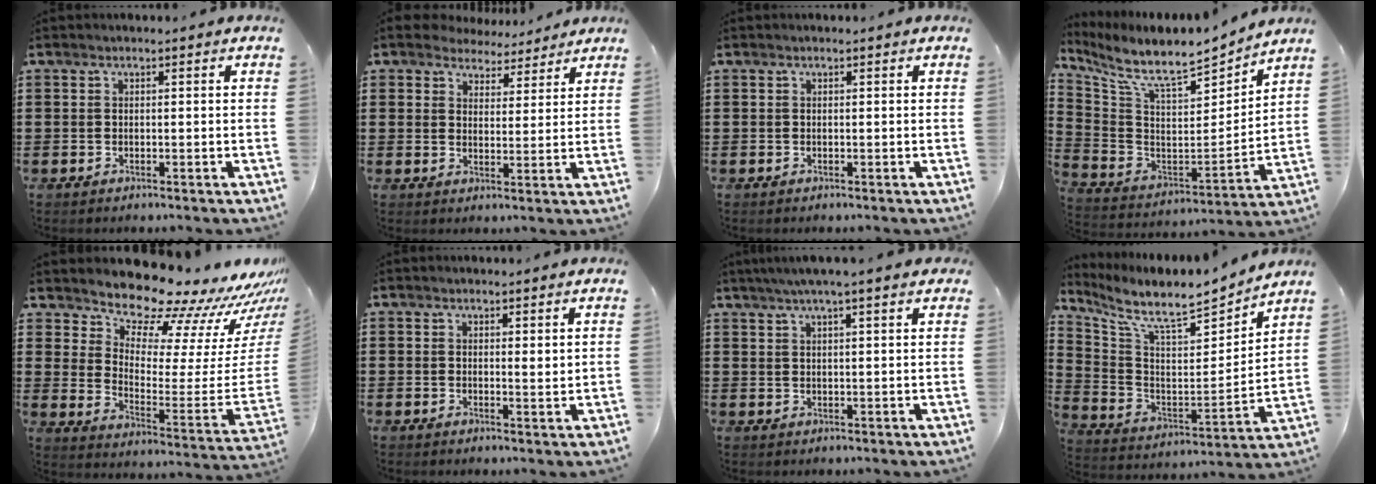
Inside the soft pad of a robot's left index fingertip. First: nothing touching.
{"total": 4.5, "force": [4.3, 1.4, 0.0], "torque": [-0.020, -0.012, 0.079]}
{"total": 0.0}
{"total": 8.5, "force": [7.7, 1.4, 3.5], "torque": [-0.107, -0.063, 0.128]}
{"total": 9.6, "force": [9.5, 1.2, 1.1], "torque": [-0.030, -0.118, 0.153]}
{"total": 1.3, "force": [0.9, 0.5, 0.8], "torque": [-0.002, -0.003, 0.012]}
{"total": 4.1, "force": [3.2, -0.1, 2.6], "torque": [-0.059, -0.001, 0.056]}
{"total": 8.2, "force": [7.4, 0.8, 3.3], "torque": [-0.094, -0.067, 0.119]}